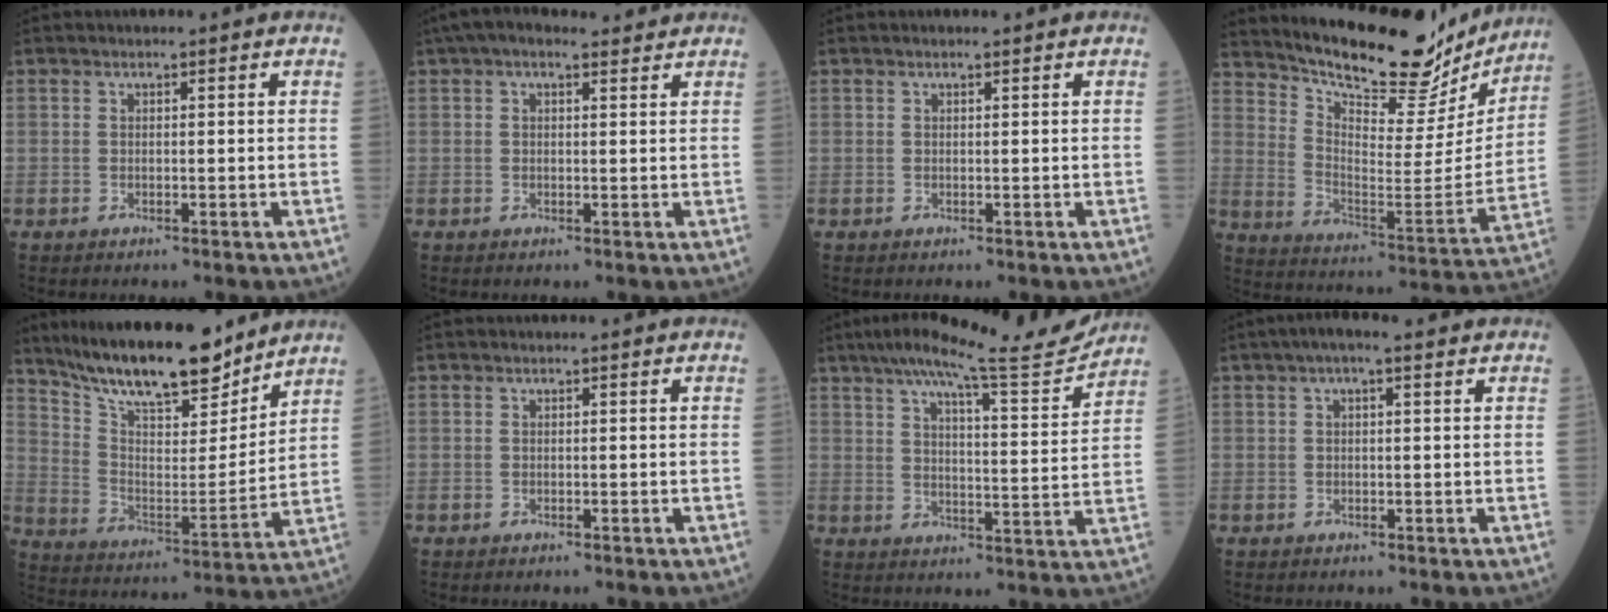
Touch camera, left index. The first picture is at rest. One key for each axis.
{"total": 6.6, "fx": 5.2, "fy": 2.2, "fz": 3.4, "tx": -0.061, "ty": 0.042, "tz": 0.082}
{"total": 0.7, "fx": 0.6, "fy": 0.0, "fz": 0.3, "tx": -0.009, "ty": 0.002, "tz": 0.011}
{"total": 22.4, "fx": 20.2, "fy": 5.5, "fz": 8.1, "tx": -0.131, "ty": -0.039, "tz": 0.284}
{"total": 18.1, "fx": 15.6, "fy": 3.6, "fz": 8.6, "tx": -0.153, "ty": -0.006, "tz": 0.269}
{"total": 0.0}
{"total": 16.3, "fx": 14.7, "fy": 0.0, "fz": 7.0, "tx": -0.112, "ty": -0.014, "tz": 0.207}
{"total": 3.8, "fx": 2.2, "fy": 0.9, "fz": 2.9, "tx": -0.053, "ty": 0.026, "tz": 0.033}